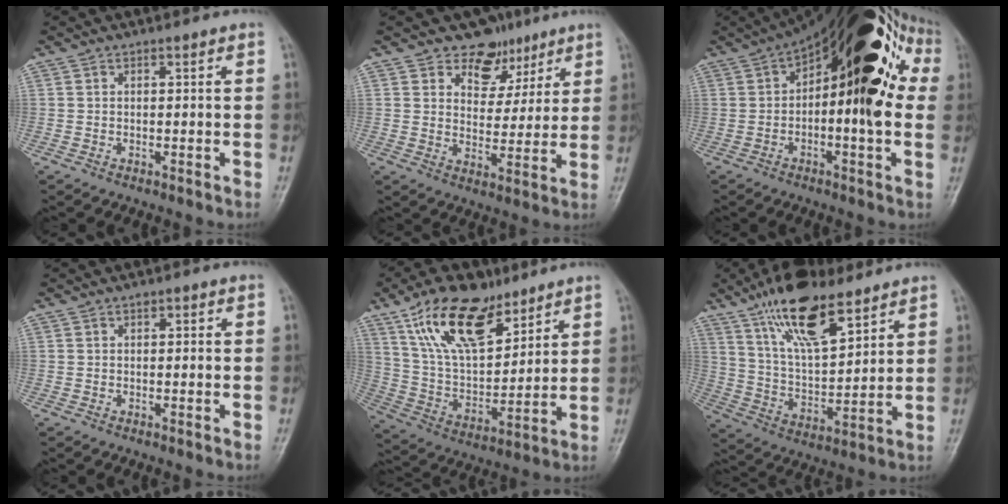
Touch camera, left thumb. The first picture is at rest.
{"total": 8.4, "force": [5.7, 6.0, 1.6], "torque": [0.019, -0.029, 0.089]}
{"total": 26.1, "force": [4.6, 10.6, 23.4], "torque": [-0.332, 0.045, 0.058]}
{"total": 1.3, "force": [0.4, 0.8, 0.9], "torque": [-0.007, 0.002, 0.003]}
{"total": 18.7, "force": [11.5, 9.2, 11.6], "torque": [-0.165, -0.047, 0.218]}
{"total": 17.1, "force": [11.0, 6.4, 11.4], "torque": [-0.176, -0.048, 0.205]}